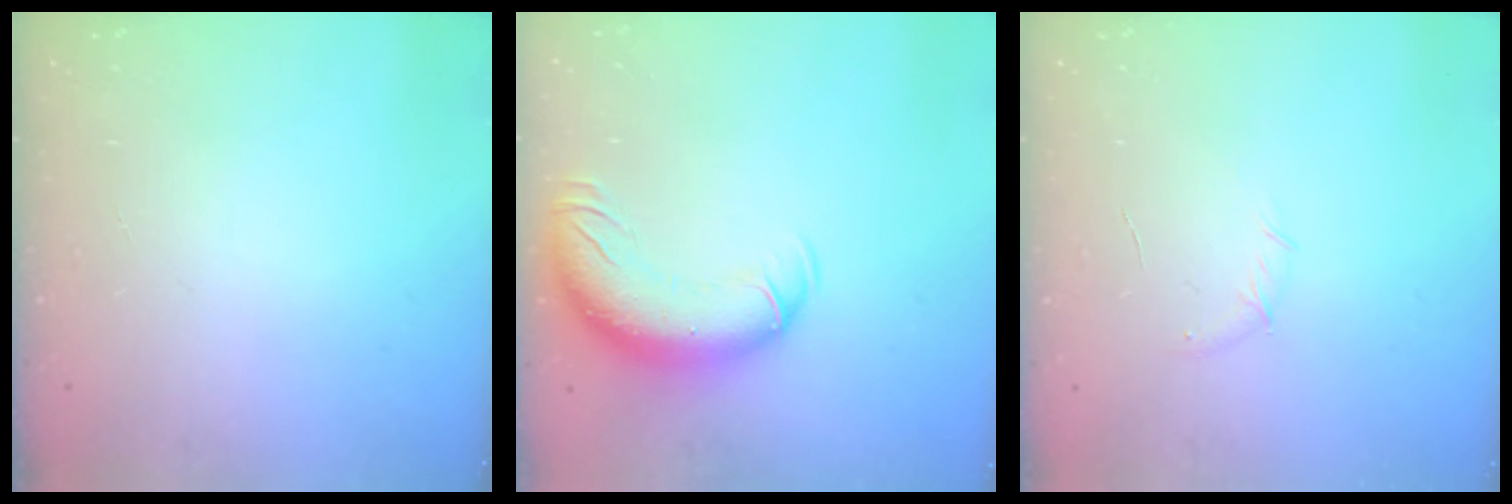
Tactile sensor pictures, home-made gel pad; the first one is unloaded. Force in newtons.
{"total": 13.1, "press": 12.8, "slide": 3.0}
{"total": 6.1, "press": 5.8, "slide": 1.7}